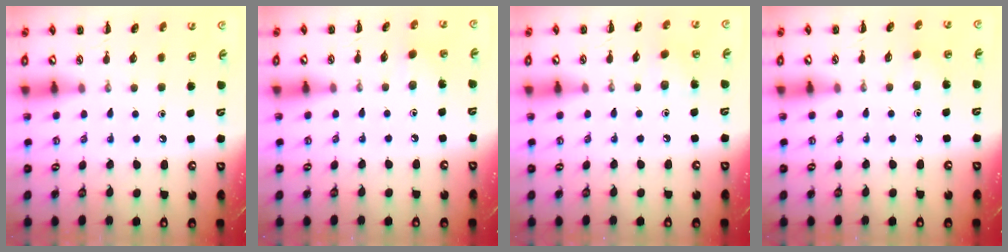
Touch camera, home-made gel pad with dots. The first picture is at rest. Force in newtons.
{"total": 2.6, "press": 2.5, "slide": 0.9}
{"total": 4.3, "press": 4.1, "slide": 1.2}
{"total": 2.6, "press": 2.5, "slide": 0.8}